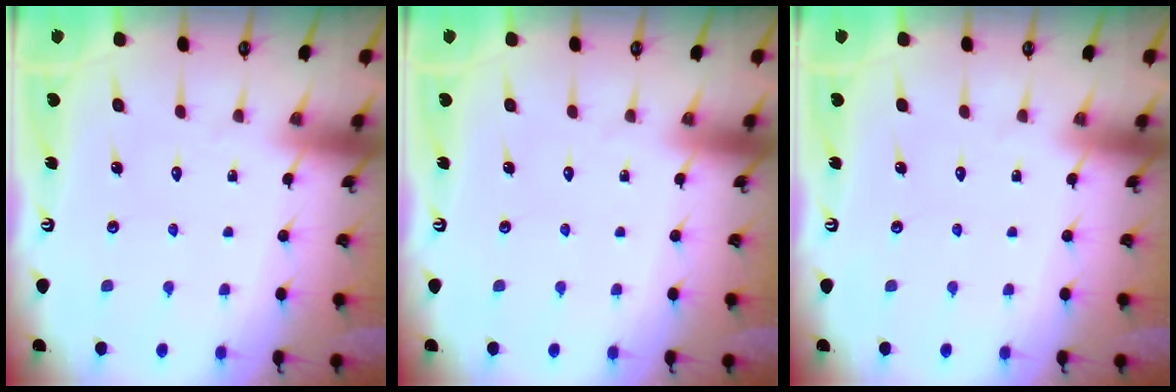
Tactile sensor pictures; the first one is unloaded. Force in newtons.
{"total": 0.0}
{"total": 0.0}